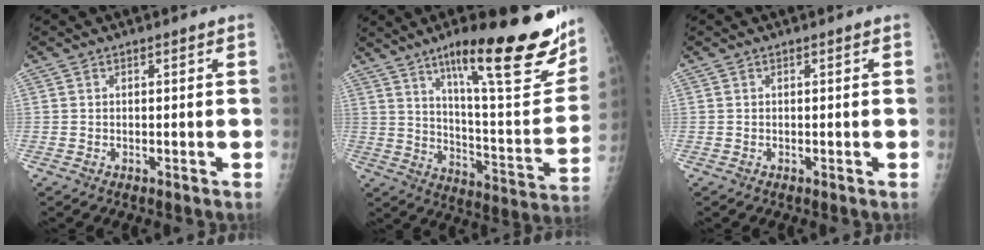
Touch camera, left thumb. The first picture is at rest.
{"total": 28.3, "force": [16.5, 6.0, 22.2], "torque": [-0.289, -0.059, 0.255]}
{"total": 0.0}